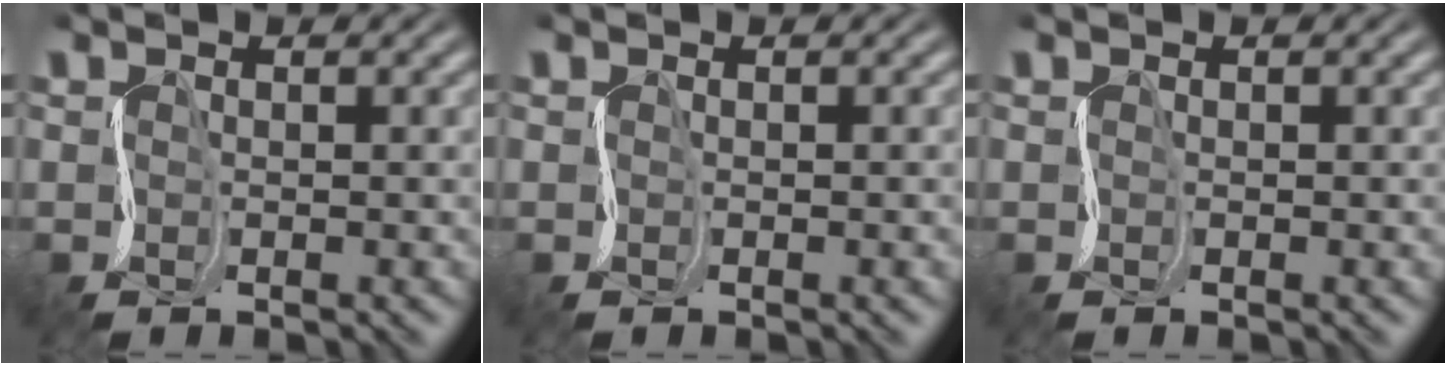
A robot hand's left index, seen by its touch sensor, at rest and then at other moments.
{"total": 0.7, "force": [-0.2, 0.2, 0.6], "torque": [-0.001, 0.001, -0.007]}
{"total": 0.0}